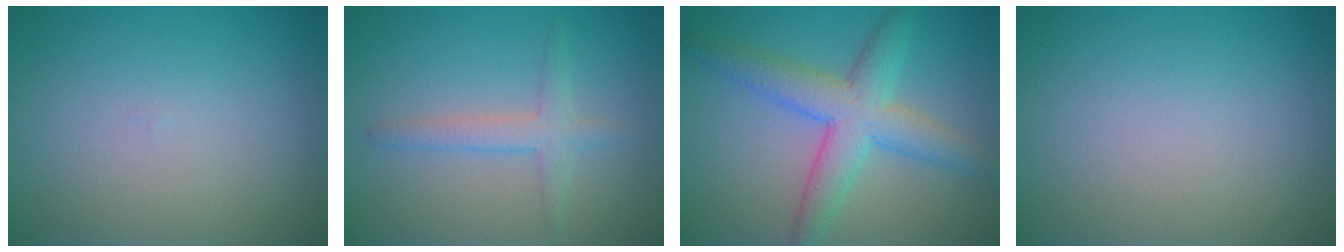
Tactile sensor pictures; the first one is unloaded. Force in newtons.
{"total": 2.3, "press": 2.3, "slide": 0.1}
{"total": 5.7, "press": 5.7, "slide": 0.1}
{"total": 0.0}